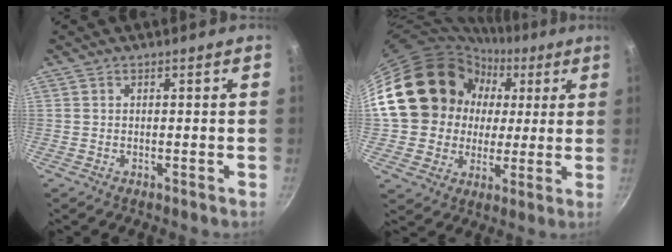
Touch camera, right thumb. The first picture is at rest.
{"total": 20.6, "force": [3.6, 18.0, 9.4], "torque": [-0.144, 0.030, 0.073]}